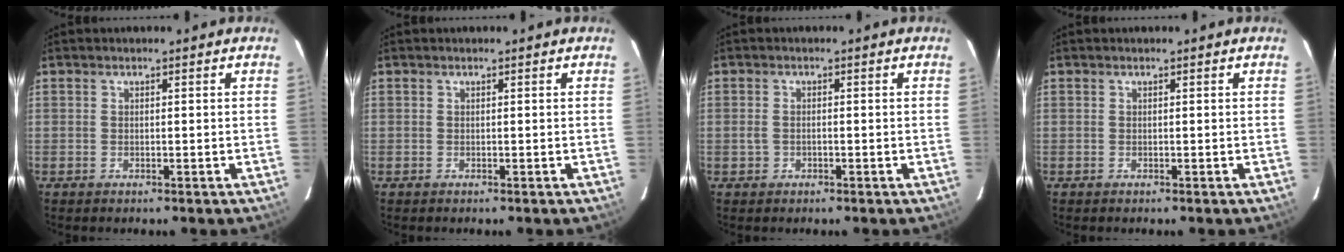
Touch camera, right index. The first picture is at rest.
{"total": 0.0}
{"total": 1.6, "force": [-0.6, 1.2, 0.8], "torque": [-0.017, 0.002, -0.009]}
{"total": 0.0}